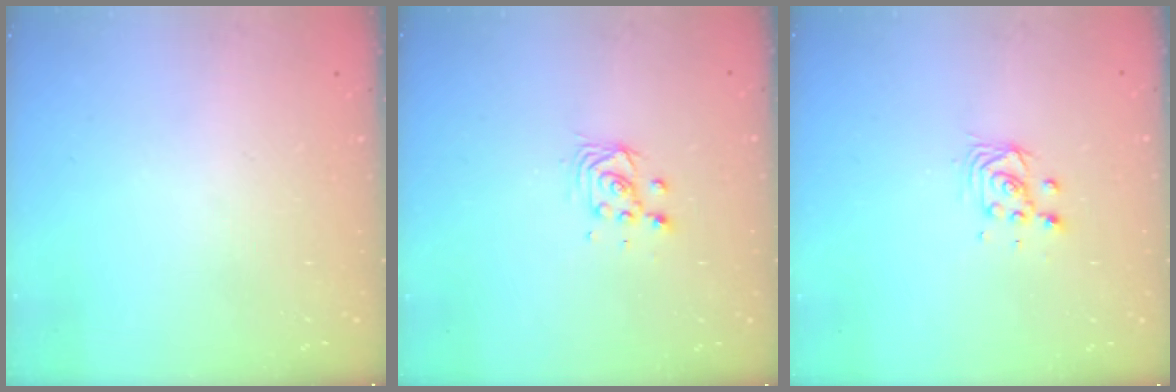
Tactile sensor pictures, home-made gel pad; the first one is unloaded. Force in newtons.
{"total": 3.6, "press": 3.6, "slide": 0.1}
{"total": 3.6, "press": 3.6, "slide": 0.1}